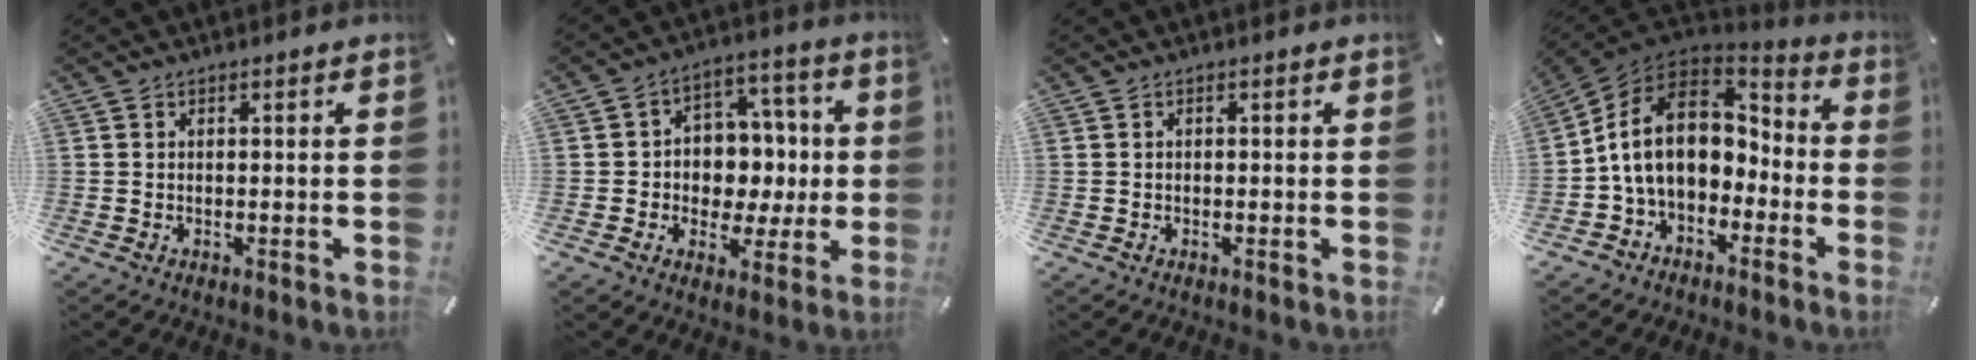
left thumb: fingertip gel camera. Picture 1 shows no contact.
{"total": 9.7, "force": [-0.8, 9.2, 2.9], "torque": [-0.032, 0.006, -0.008]}
{"total": 0.0}
{"total": 15.8, "force": [0.0, 12.0, 10.4], "torque": [-0.205, 0.013, -0.001]}